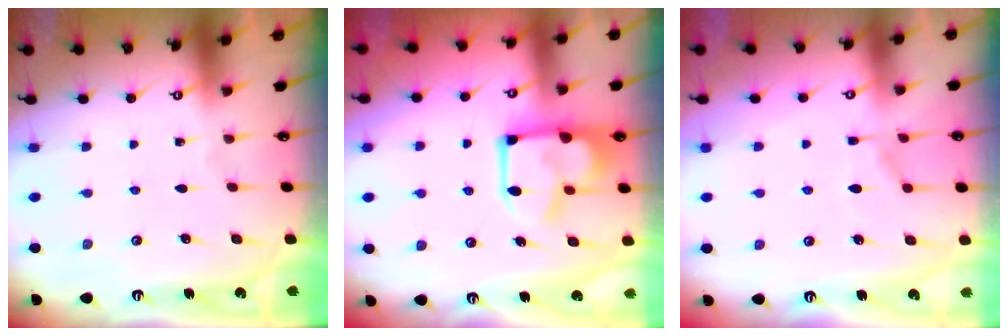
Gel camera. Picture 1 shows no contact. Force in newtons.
{"total": 10.2, "press": 10.1, "slide": 1.4}
{"total": 1.8, "press": 1.0, "slide": 1.5}